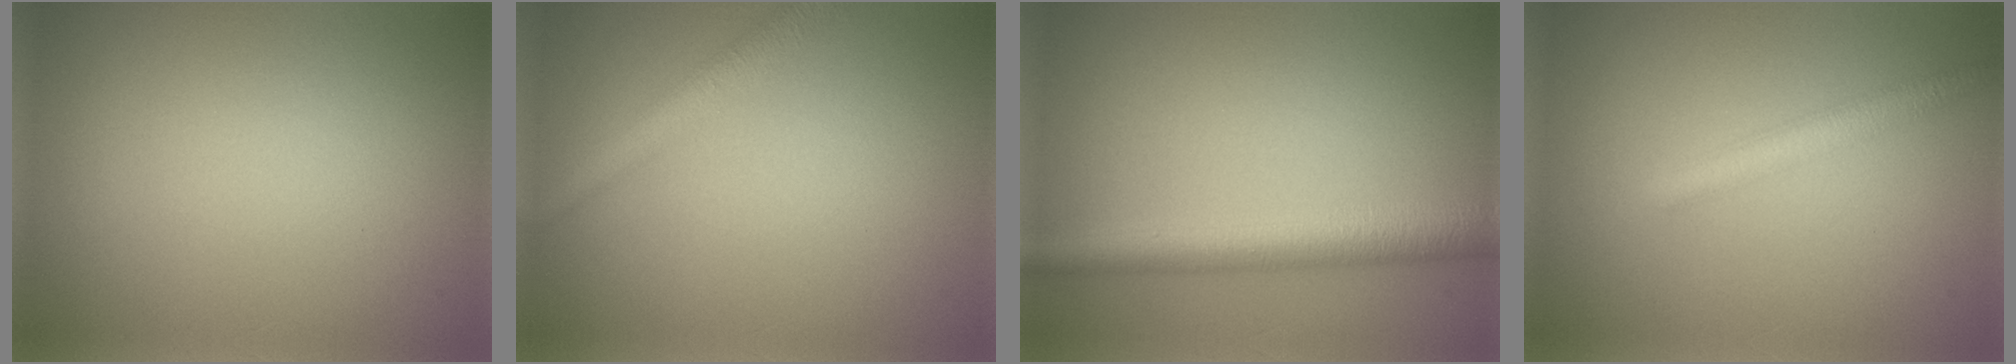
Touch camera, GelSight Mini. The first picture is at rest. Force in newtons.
{"total": 2.8, "press": 2.8, "slide": 0.2}
{"total": 5.1, "press": 5.1, "slide": 0.1}
{"total": 2.5, "press": 2.5, "slide": 0.1}